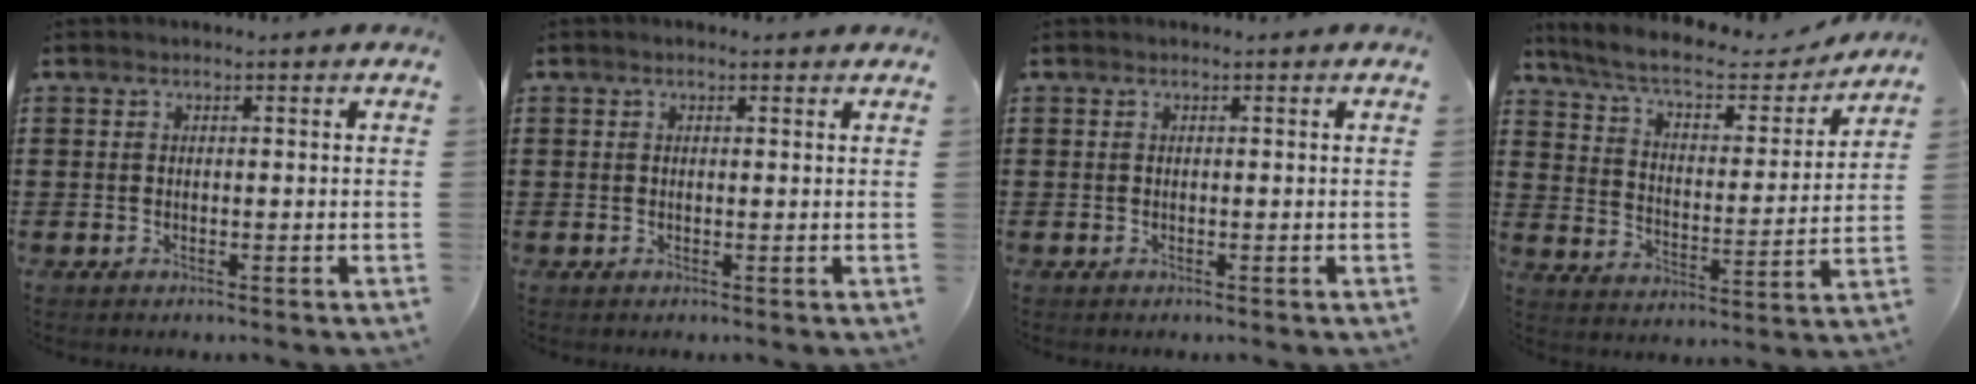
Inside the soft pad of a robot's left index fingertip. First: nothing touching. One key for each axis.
{"total": 0.5, "fx": 0.3, "fy": 0.2, "fz": 0.4, "tx": -0.008, "ty": 0.003, "tz": 0.005}
{"total": 0.0}
{"total": 7.2, "fx": 5.9, "fy": 1.5, "fz": 3.8, "tx": -0.099, "ty": -0.030, "tz": 0.098}